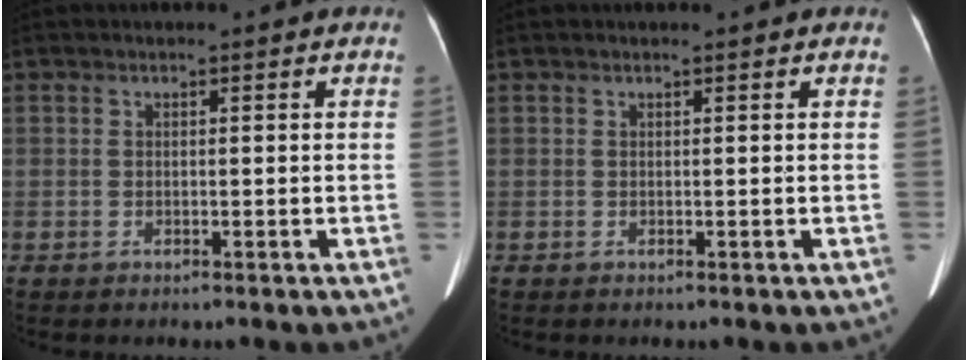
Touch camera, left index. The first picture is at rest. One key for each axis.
{"total": 0.0}